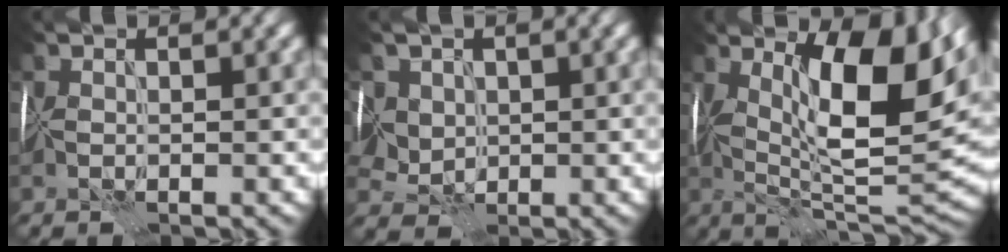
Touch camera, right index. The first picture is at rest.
{"total": 4.8, "force": [1.6, 4.0, 2.2], "torque": [-0.057, 0.018, 0.035]}
{"total": 12.8, "force": [3.4, 4.5, 11.5], "torque": [-0.179, 0.000, 0.056]}